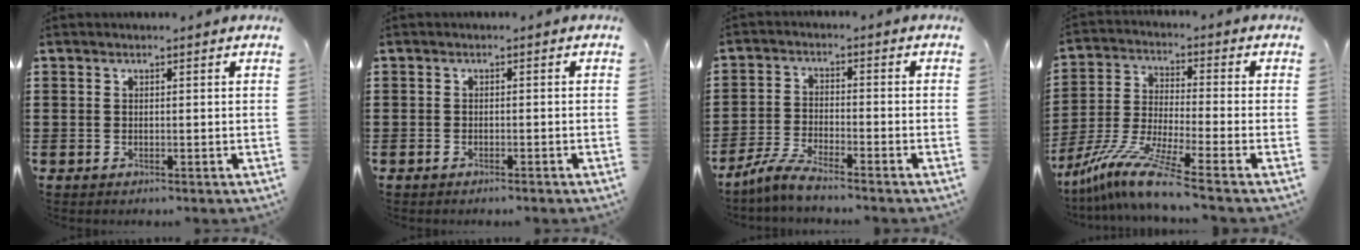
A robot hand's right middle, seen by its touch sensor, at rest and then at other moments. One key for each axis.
{"total": 0.6, "fx": -0.5, "fy": 0.1, "fz": 0.3, "tx": -0.009, "ty": -0.002, "tz": -0.010}
{"total": 5.2, "fx": -4.8, "fy": 0.2, "fz": 2.1, "tx": -0.057, "ty": -0.007, "tz": -0.098}
{"total": 9.9, "fx": -7.9, "fy": 0.2, "fz": 6.0, "tx": -0.130, "ty": -0.005, "tz": -0.161}